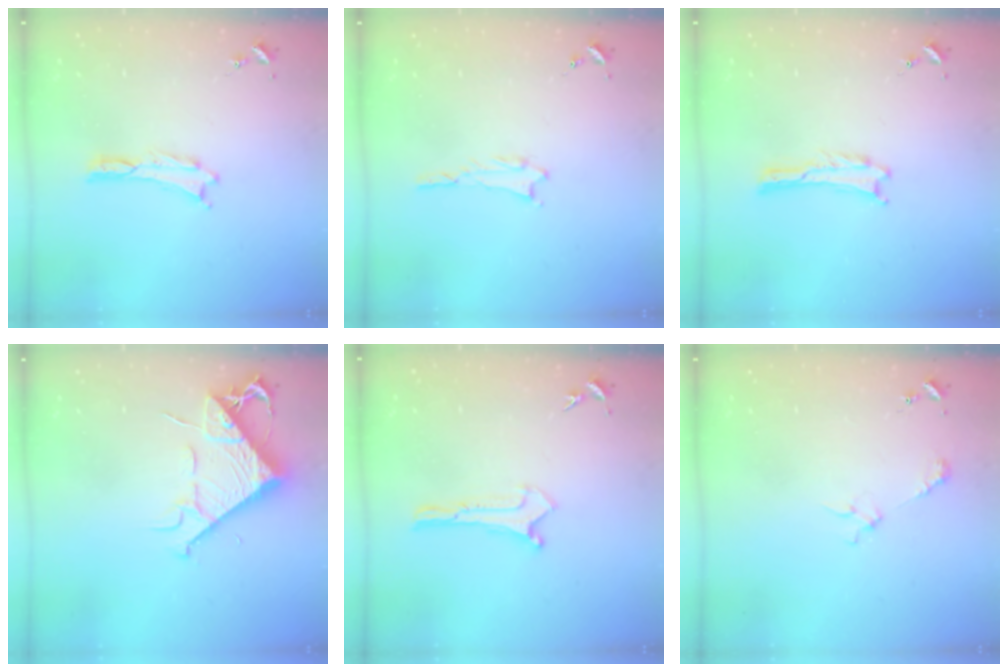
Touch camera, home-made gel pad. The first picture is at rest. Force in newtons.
{"total": 0.9, "press": 0.9, "slide": 0.2}
{"total": 0.0}
{"total": 8.6, "press": 8.5, "slide": 1.2}
{"total": 0.0}
{"total": 3.7, "press": 3.7, "slide": 0.4}